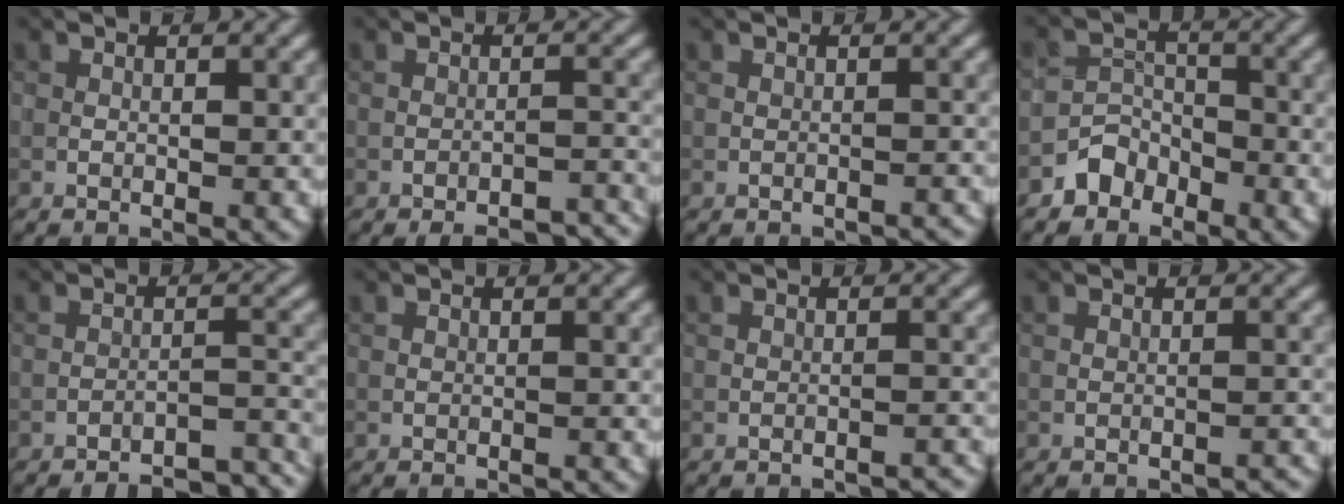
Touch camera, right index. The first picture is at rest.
{"total": 5.5, "force": [-5.0, 1.5, 1.7], "torque": [-0.015, 0.012, -0.056]}
{"total": 1.3, "force": [-1.3, 0.2, 0.1], "torque": [0.006, 0.005, -0.018]}
{"total": 2.6, "force": [-1.9, 1.7, 0.2], "torque": [0.009, 0.012, -0.040]}
{"total": 9.1, "force": [-8.6, 2.0, 2.2], "torque": [-0.009, 0.014, -0.100]}
{"total": 0.7, "force": [-0.7, 0.2, 0.0], "torque": [0.004, 0.003, -0.013]}
{"total": 2.0, "force": [-2.0, 0.3, 0.3], "torque": [0.009, 0.010, -0.026]}
{"total": 1.2, "force": [-1.1, 0.3, 0.2], "torque": [0.002, 0.005, -0.016]}